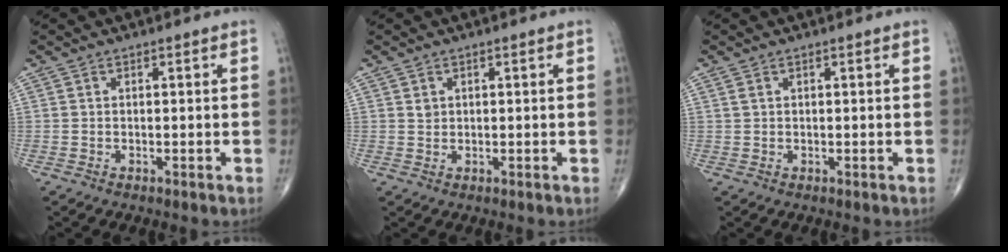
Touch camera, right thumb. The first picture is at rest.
{"total": 1.1, "force": [0.5, 0.9, 0.5], "torque": [-0.001, -0.002, 0.009]}
{"total": 0.8, "force": [0.6, 0.3, 0.5], "torque": [-0.009, 0.007, 0.014]}